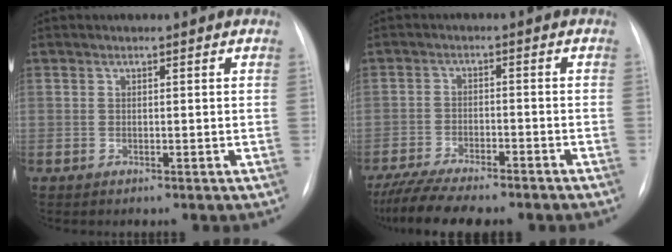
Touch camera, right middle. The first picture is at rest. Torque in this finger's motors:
{"motor_torque": [1.07, -1.07, 0.25, 0.10]}